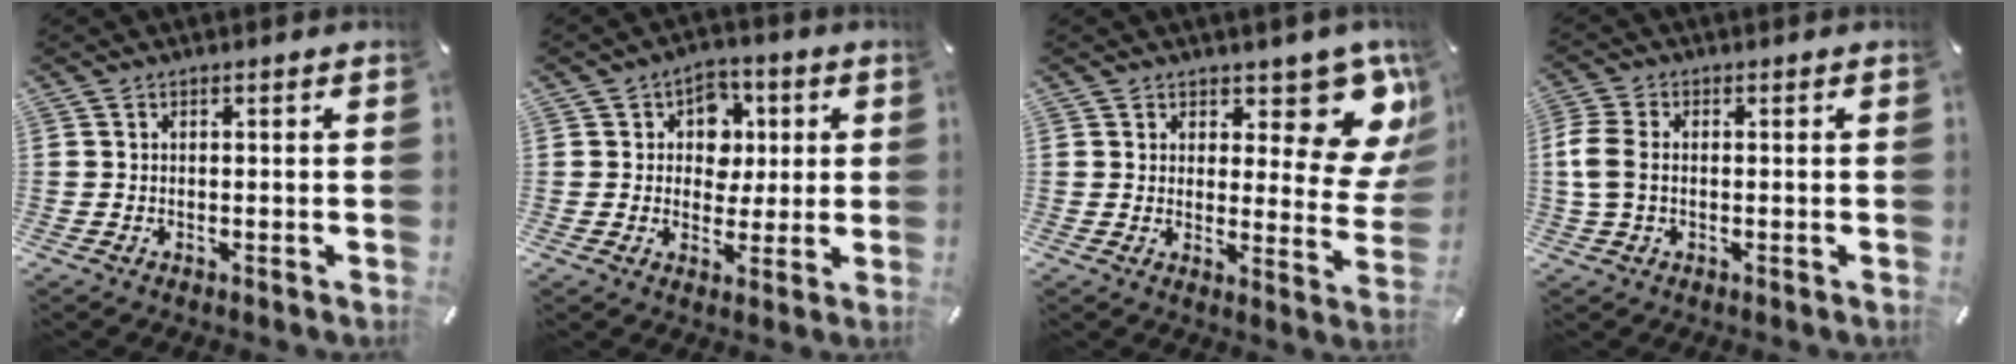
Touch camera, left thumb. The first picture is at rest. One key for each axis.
{"total": 8.8, "fx": 1.6, "fy": 7.8, "fz": 3.8, "tx": -0.049, "ty": -0.001, "tz": 0.027}
{"total": 12.8, "fx": 8.9, "fy": 5.8, "fz": 7.2, "tx": -0.069, "ty": -0.080, "tz": 0.152}
{"total": 5.7, "fx": -0.4, "fy": 3.8, "fz": 4.3, "tx": -0.103, "ty": 0.002, "tz": -0.010}